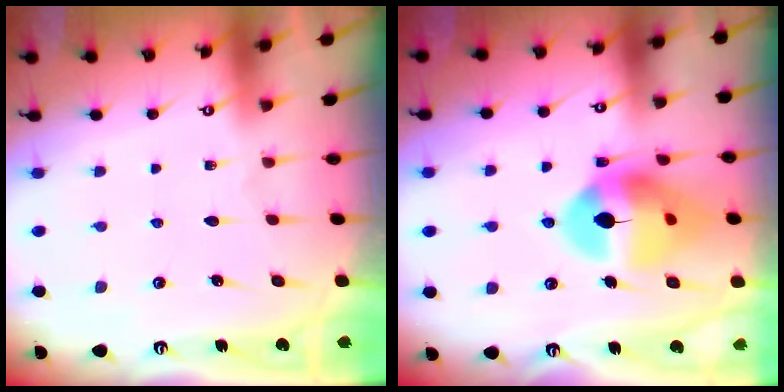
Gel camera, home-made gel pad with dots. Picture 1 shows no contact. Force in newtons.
{"total": 15.5, "press": 15.4, "slide": 1.8}